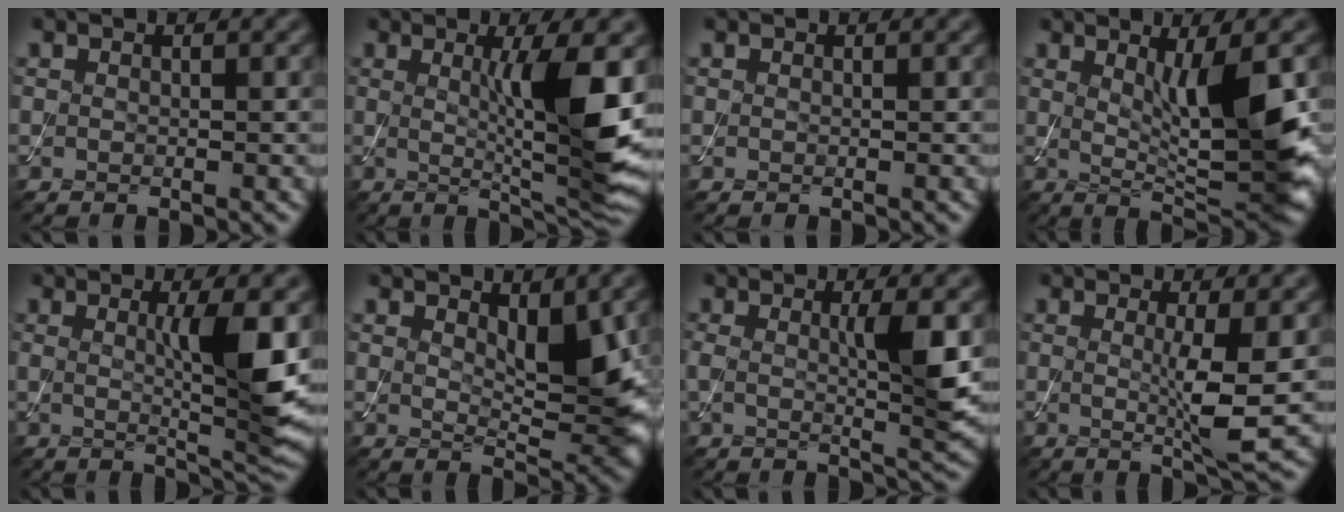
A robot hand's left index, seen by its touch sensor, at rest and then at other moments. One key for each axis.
{"total": 7.9, "fx": 1.0, "fy": 1.2, "fz": 7.8, "tx": -0.118, "ty": -0.015, "tz": 0.023}
{"total": 0.0}
{"total": 7.1, "fx": 1.1, "fy": 1.4, "fz": 6.8, "tx": -0.106, "ty": -0.014, "tz": 0.026}
{"total": 6.1, "fx": 0.8, "fy": 1.0, "fz": 6.0, "tx": -0.095, "ty": -0.010, "tz": 0.018}
{"total": 4.8, "fx": 1.5, "fy": 2.0, "fz": 4.1, "tx": -0.059, "ty": -0.009, "tz": 0.030}
{"total": 4.4, "fx": 0.6, "fy": 0.8, "fz": 4.3, "tx": -0.071, "ty": -0.005, "tz": 0.009}
{"total": 4.0, "fx": 0.0, "fy": 0.4, "fz": 4.0, "tx": -0.071, "ty": -0.012, "tz": 0.001}